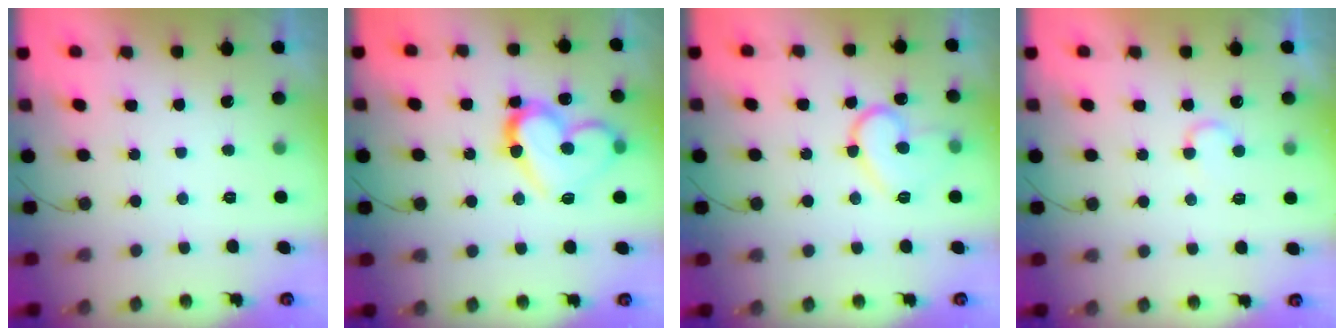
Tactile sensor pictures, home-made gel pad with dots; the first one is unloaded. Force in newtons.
{"total": 15.6, "press": 15.5, "slide": 2.0}
{"total": 13.0, "press": 13.0, "slide": 1.1}
{"total": 4.8, "press": 4.8, "slide": 0.4}